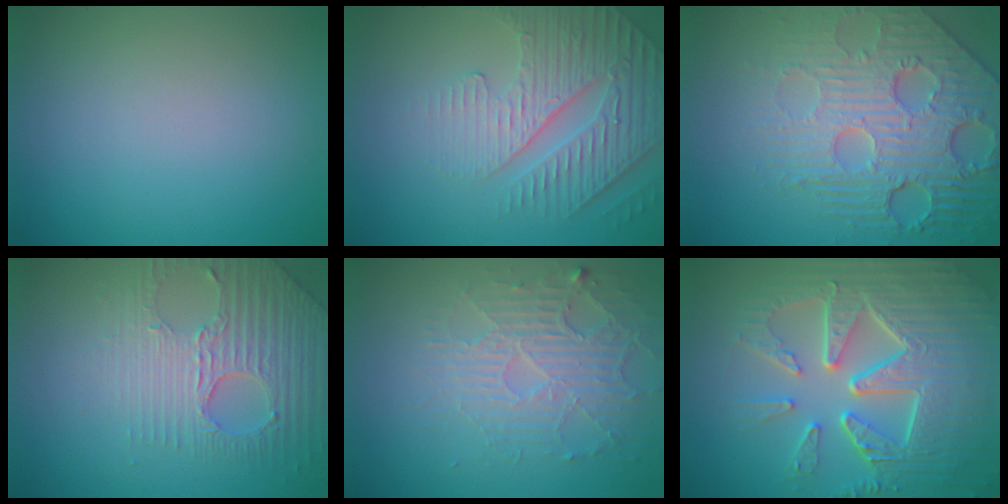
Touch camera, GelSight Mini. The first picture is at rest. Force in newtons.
{"total": 4.2, "press": 4.0, "slide": 1.3}
{"total": 8.5, "press": 6.0, "slide": 6.1}
{"total": 3.8, "press": 3.7, "slide": 1.0}
{"total": 3.9, "press": 3.4, "slide": 1.9}
{"total": 10.0, "press": 6.7, "slide": 7.4}